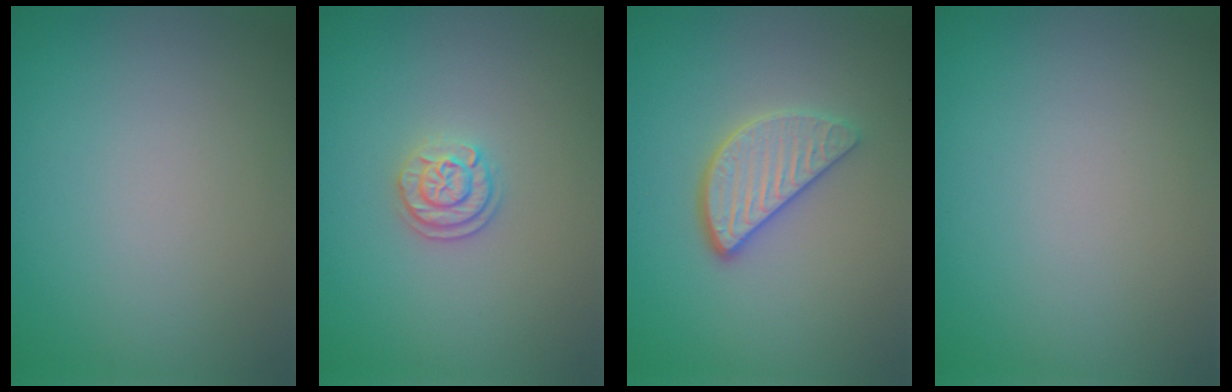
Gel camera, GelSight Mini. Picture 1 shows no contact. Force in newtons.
{"total": 2.0, "press": 1.9, "slide": 0.8}
{"total": 3.5, "press": 2.9, "slide": 1.9}
{"total": 0.0}